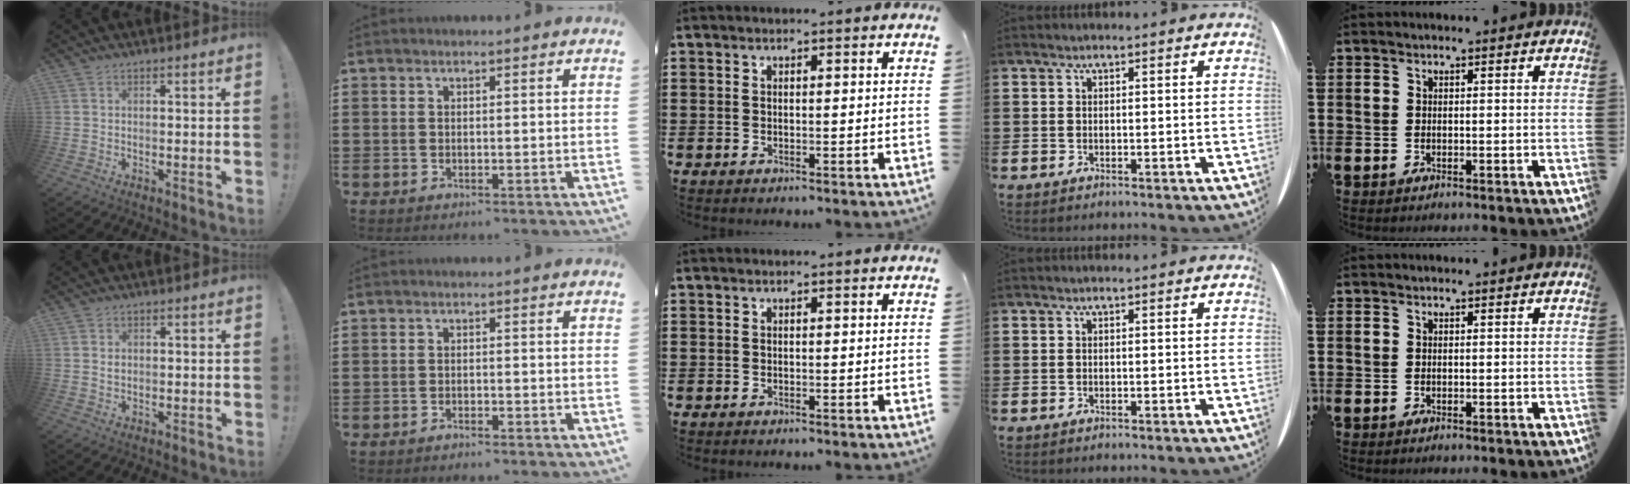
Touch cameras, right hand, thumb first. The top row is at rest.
{"thumb": {"total": 1.0, "force": [-0.1, 0.9, 0.5], "torque": [-0.006, 0.002, -0.002]}, "index": {"total": 1.0, "force": [-1.0, 0.1, 0.1], "torque": [-0.005, 0.001, -0.021]}}